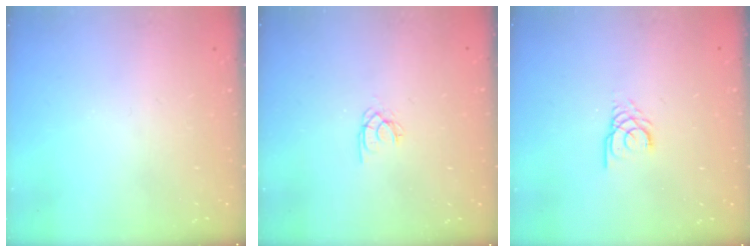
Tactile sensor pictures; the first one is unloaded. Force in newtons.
{"total": 1.7, "press": 1.7, "slide": 0.1}
{"total": 3.0, "press": 3.0, "slide": 0.3}